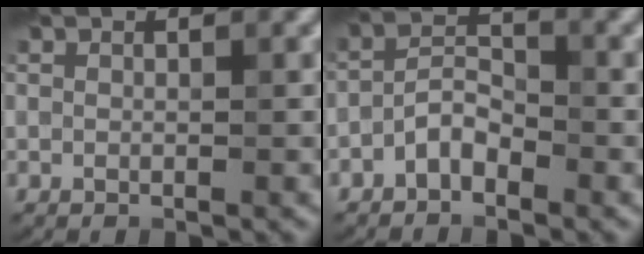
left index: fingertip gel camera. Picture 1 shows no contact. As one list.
[{"total": 2.3, "force": [-1.6, 1.1, 1.4], "torque": [-0.025, 0.013, -0.036]}]